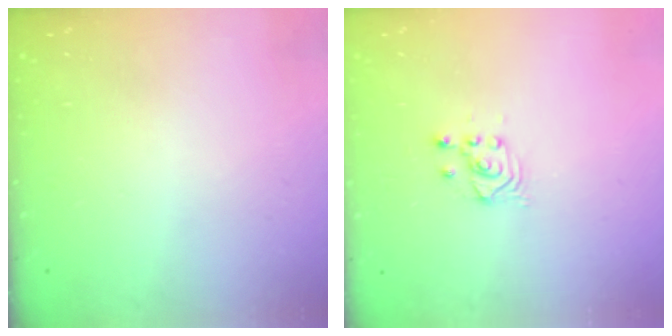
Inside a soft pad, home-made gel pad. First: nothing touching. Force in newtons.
{"total": 2.6, "press": 2.6, "slide": 0.1}